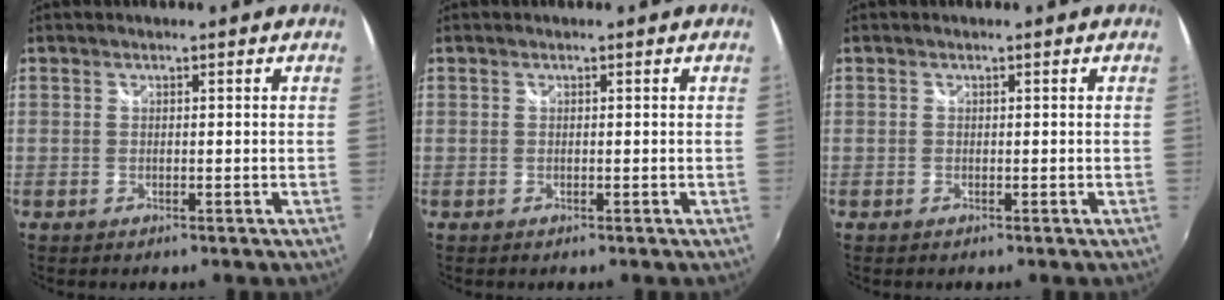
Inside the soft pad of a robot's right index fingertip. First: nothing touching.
{"total": 0.0}
{"total": 0.0}